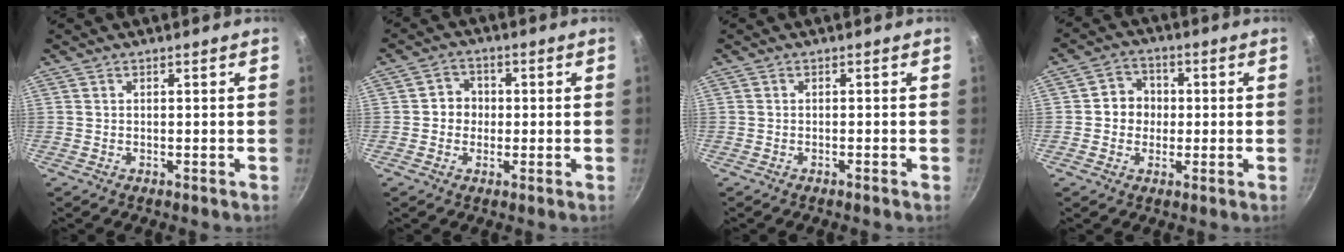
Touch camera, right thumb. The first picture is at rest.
{"total": 4.3, "force": [-0.2, 4.0, 1.5], "torque": [0.007, 0.009, -0.009]}
{"total": 0.6, "force": [-0.4, -0.1, 0.4], "torque": [-0.014, 0.004, -0.008]}
{"total": 5.9, "force": [0.0, 5.5, 2.3], "torque": [-0.001, 0.010, -0.009]}